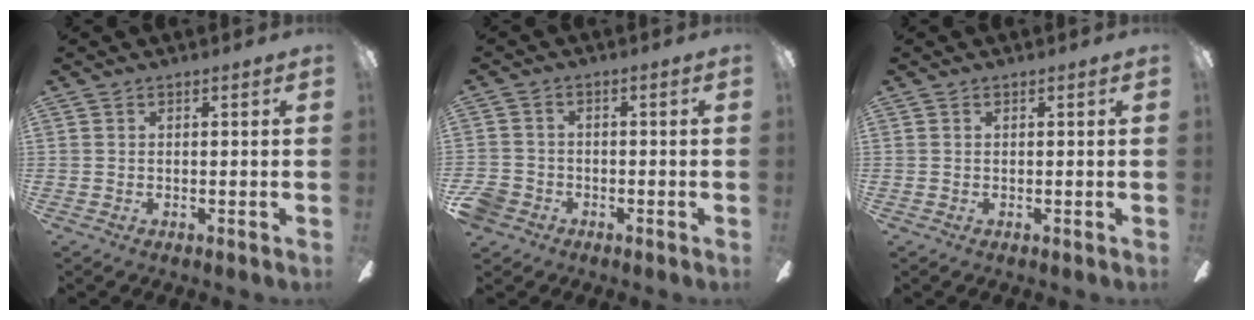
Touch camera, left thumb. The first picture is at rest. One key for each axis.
{"total": 4.4, "fx": -2.4, "fy": 3.5, "fz": 1.3, "tx": -0.039, "ty": 0.012, "tz": -0.047}
{"total": 0.0}